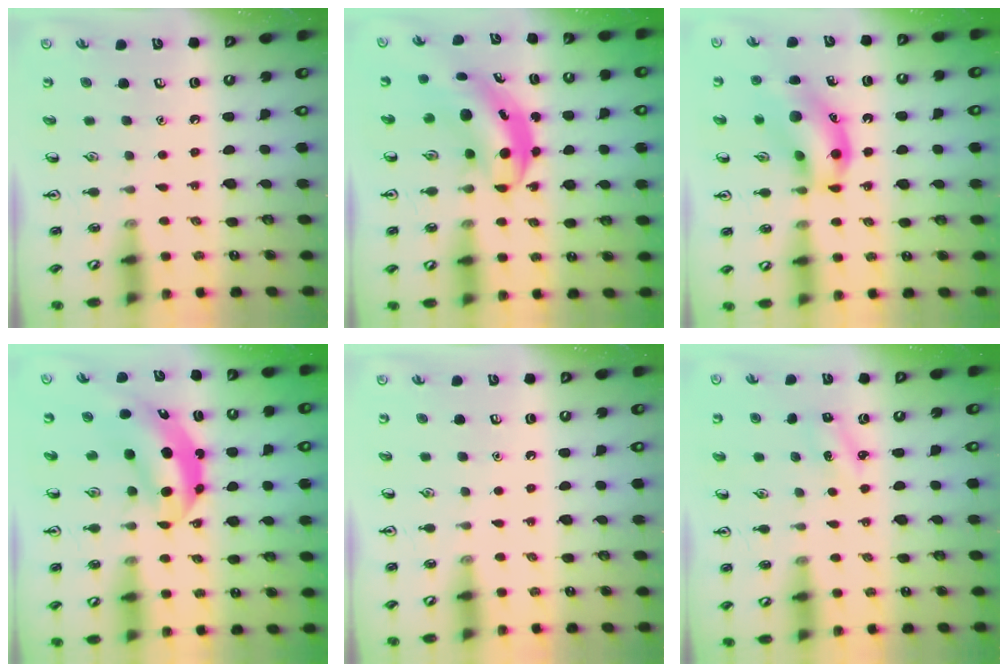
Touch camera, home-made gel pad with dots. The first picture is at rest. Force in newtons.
{"total": 5.0, "press": 4.8, "slide": 1.3}
{"total": 14.7, "press": 14.6, "slide": 2.0}
{"total": 5.5, "press": 5.3, "slide": 1.4}
{"total": 0.0}
{"total": 1.8, "press": 1.7, "slide": 0.7}